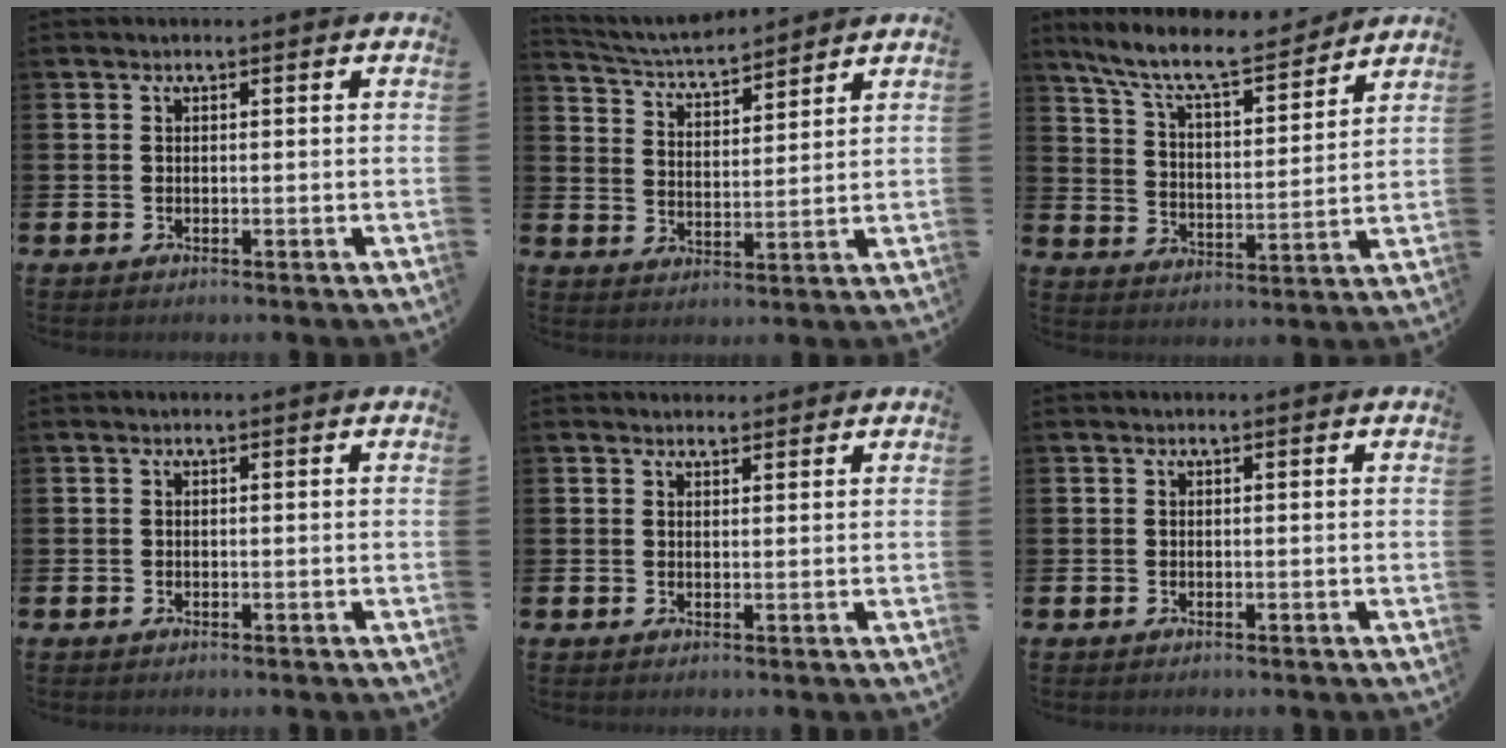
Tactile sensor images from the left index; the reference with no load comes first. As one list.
[{"total": 4.8, "force": [4.7, 0.8, 0.8], "torque": [-0.039, -0.034, 0.081]}, {"total": 9.8, "force": [8.7, 1.8, 4.0], "torque": [-0.107, -0.056, 0.149]}, {"total": 0.0}, {"total": 1.8, "force": [1.7, 0.6, 0.0], "torque": [0.007, -0.005, 0.029]}, {"total": 0.0}]